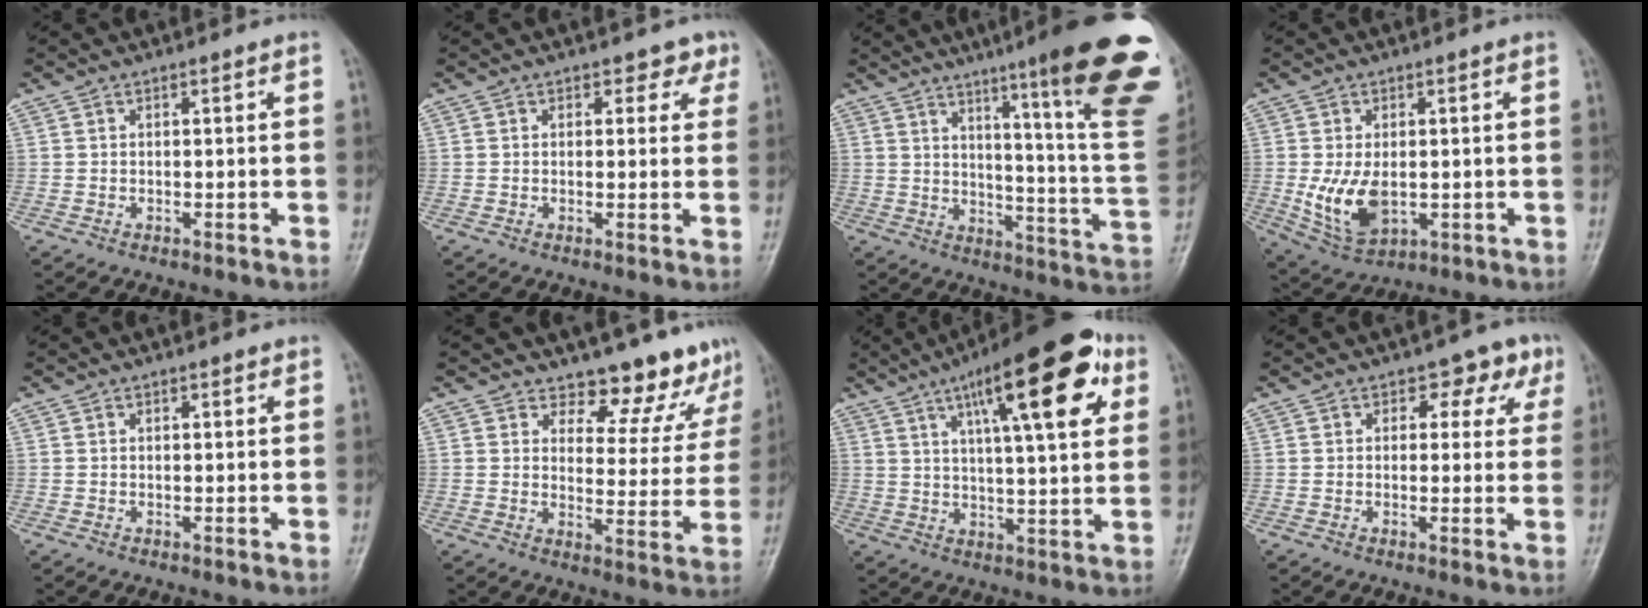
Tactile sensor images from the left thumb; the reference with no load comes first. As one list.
[{"total": 3.1, "force": [1.9, 2.3, 0.9], "torque": [0.022, -0.007, 0.011]}, {"total": 25.9, "force": [14.4, 2.4, 21.3], "torque": [-0.234, -0.072, 0.194]}, {"total": 9.0, "force": [-1.1, 5.5, 7.1], "torque": [-0.129, -0.012, -0.003]}, {"total": 0.7, "force": [0.3, 0.5, 0.4], "torque": [0.000, -0.001, 0.002]}, {"total": 11.6, "force": [10.5, 4.6, 1.7], "torque": [0.029, -0.085, 0.117]}, {"total": 20.3, "force": [8.9, 5.8, 17.3], "torque": [-0.228, -0.006, 0.127]}, {"total": 5.7, "force": [2.4, 4.0, 3.3], "torque": [0.005, -0.002, 0.018]}]